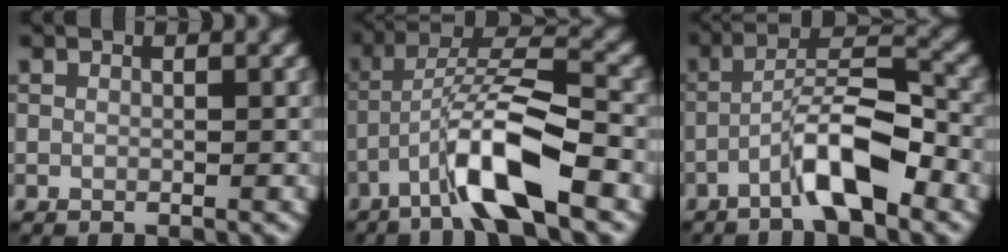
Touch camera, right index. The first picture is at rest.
{"total": 8.3, "force": [-4.4, 1.6, 6.9], "torque": [-0.120, 0.015, -0.085]}
{"total": 6.5, "force": [-3.6, 1.4, 5.2], "torque": [-0.091, 0.022, -0.066]}